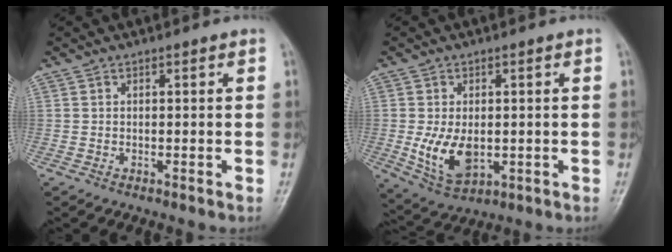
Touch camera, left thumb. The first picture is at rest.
{"total": 8.1, "force": [-0.8, 5.0, 6.4], "torque": [-0.106, -0.014, -0.002]}